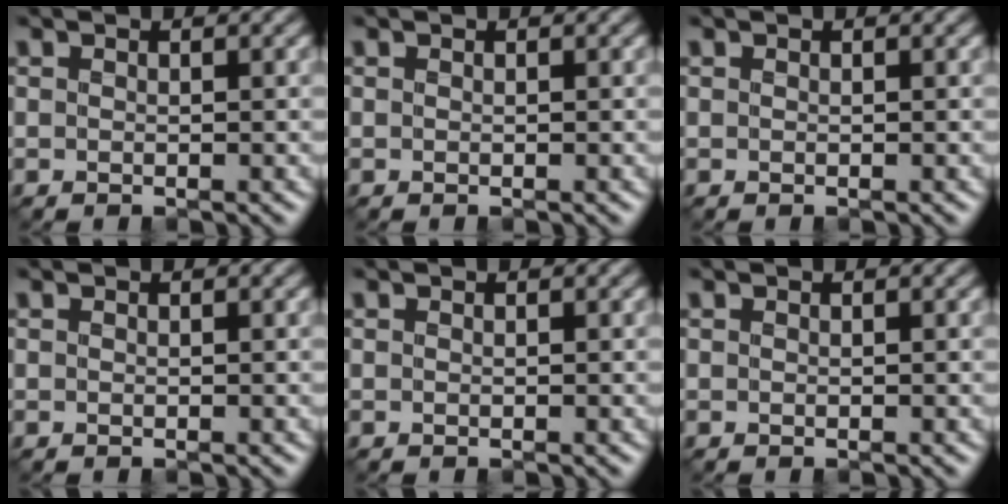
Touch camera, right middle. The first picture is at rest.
{"total": 0.0}
{"total": 0.0}
{"total": 0.0}
{"total": 0.0}
{"total": 0.0}